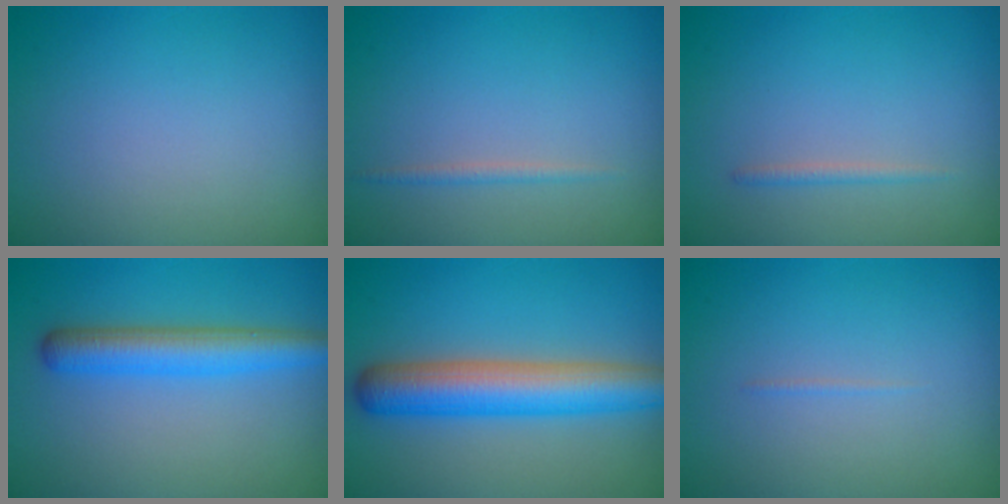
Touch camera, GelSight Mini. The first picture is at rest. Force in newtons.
{"total": 0.8, "press": 0.8, "slide": 0.0}
{"total": 0.8, "press": 0.8, "slide": 0.0}
{"total": 4.4, "press": 4.4, "slide": 0.1}
{"total": 7.1, "press": 7.1, "slide": 0.2}
{"total": 0.7, "press": 0.7, "slide": 0.2}